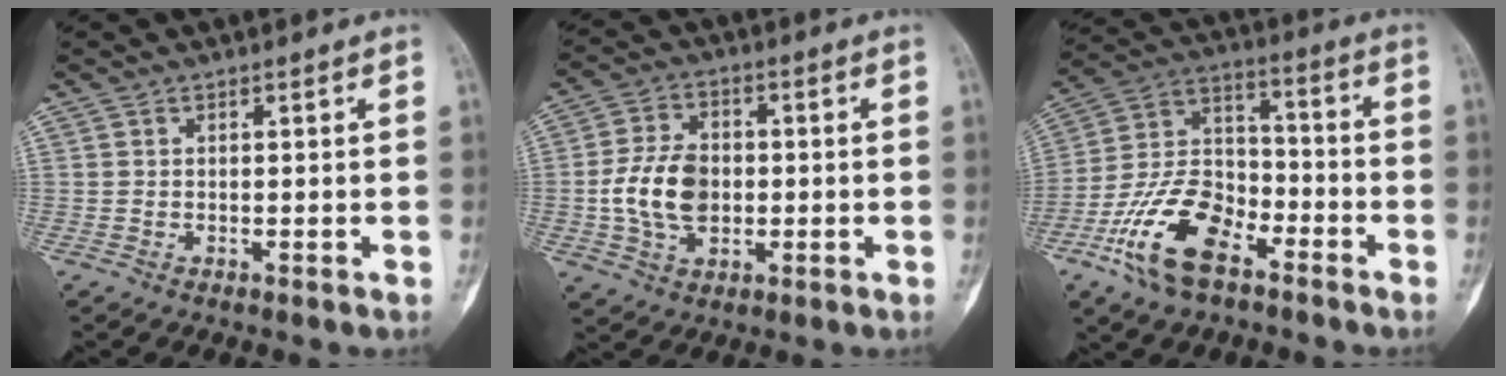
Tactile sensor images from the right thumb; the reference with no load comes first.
{"total": 10.7, "force": [-0.9, 7.3, 7.7], "torque": [-0.132, 0.011, -0.018]}
{"total": 16.2, "force": [-8.8, 8.5, 10.6], "torque": [-0.195, 0.057, -0.173]}